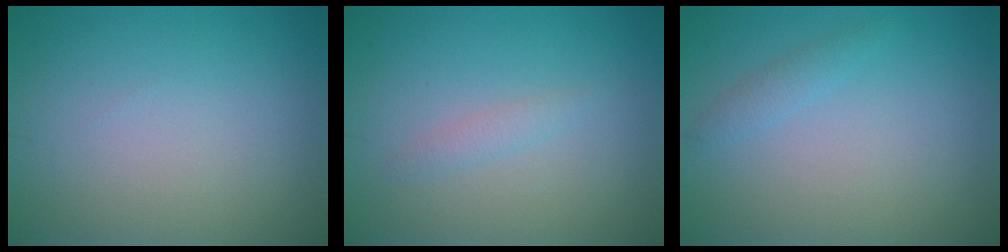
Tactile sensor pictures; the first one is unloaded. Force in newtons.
{"total": 1.0, "press": 1.0, "slide": 0.0}
{"total": 1.1, "press": 1.1, "slide": 0.1}